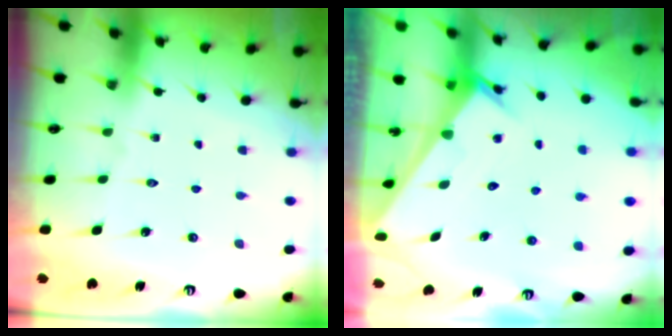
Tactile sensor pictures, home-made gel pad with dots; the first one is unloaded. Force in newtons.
{"total": 2.5, "press": 2.5, "slide": 0.1}